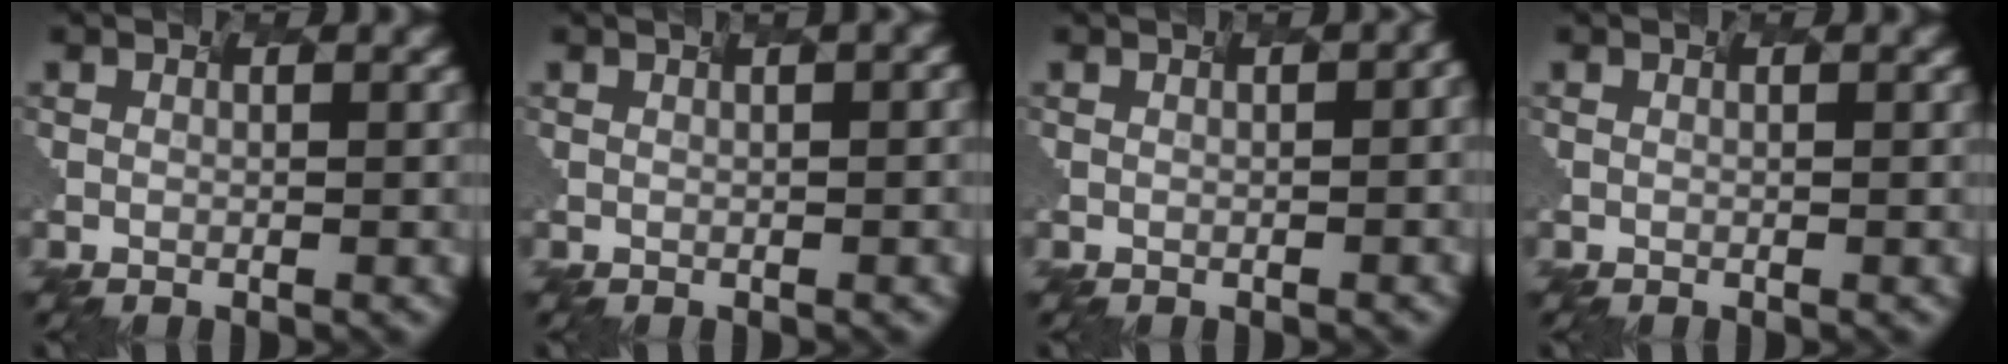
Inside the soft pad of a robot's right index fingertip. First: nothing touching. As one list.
[{"total": 2.9, "force": [1.3, 1.0, 2.4], "torque": [-0.027, 0.025, 0.026]}, {"total": 3.5, "force": [0.8, 1.6, 3.0], "torque": [-0.016, 0.035, 0.025]}, {"total": 0.0}]